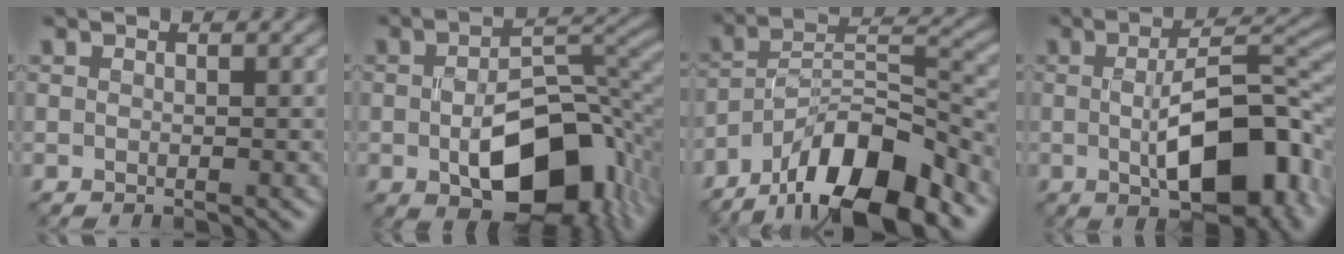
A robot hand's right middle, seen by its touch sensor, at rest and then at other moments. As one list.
[{"total": 11.8, "force": [-3.4, 6.4, 9.2], "torque": [-0.148, -0.018, -0.043]}, {"total": 12.7, "force": [-8.8, 4.2, 8.2], "torque": [-0.132, 0.016, -0.173]}, {"total": 10.6, "force": [-1.9, 3.9, 9.6], "torque": [-0.137, -0.001, -0.027]}]